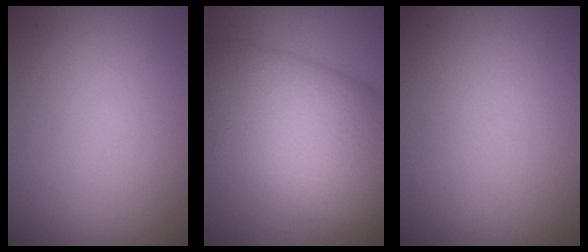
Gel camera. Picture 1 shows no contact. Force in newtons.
{"total": 13.6, "press": 13.6, "slide": 0.3}
{"total": 0.0}